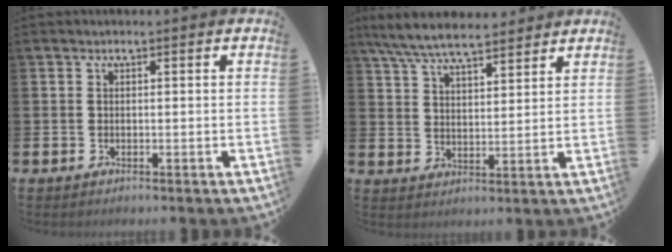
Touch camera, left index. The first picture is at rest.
{"total": 7.3, "force": [6.8, 1.4, 2.4], "torque": [-0.068, -0.026, 0.123]}